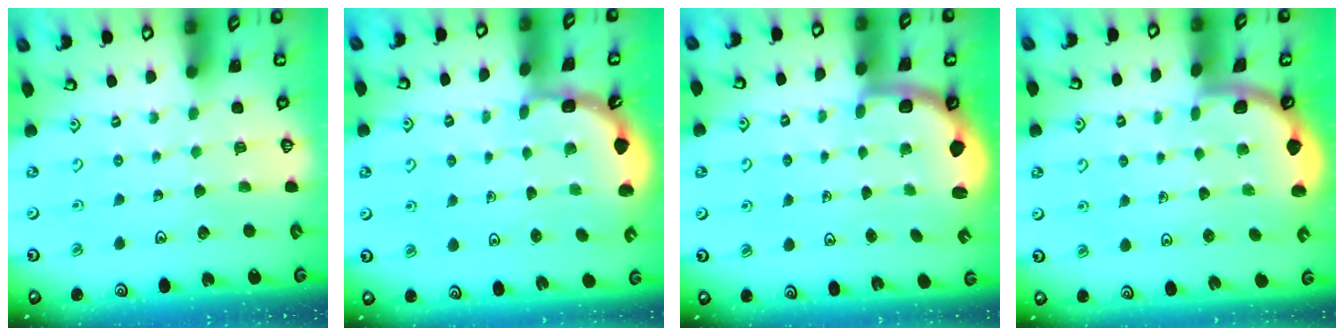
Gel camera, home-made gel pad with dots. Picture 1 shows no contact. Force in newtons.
{"total": 1.9, "press": 1.9, "slide": 0.6}
{"total": 2.3, "press": 2.0, "slide": 1.2}
{"total": 1.8, "press": 1.8, "slide": 0.1}